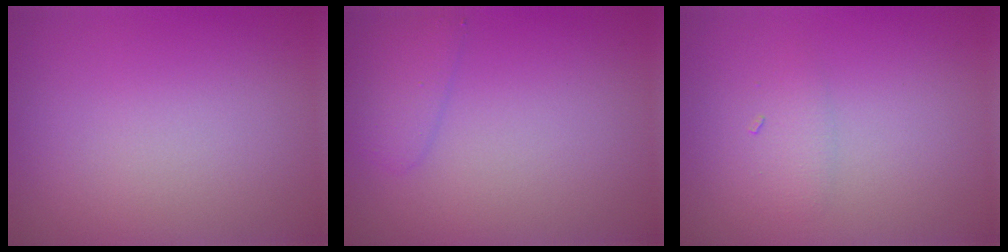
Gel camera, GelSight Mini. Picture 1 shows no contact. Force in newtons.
{"total": 1.7, "press": 1.7, "slide": 0.1}
{"total": 1.3, "press": 1.3, "slide": 0.1}